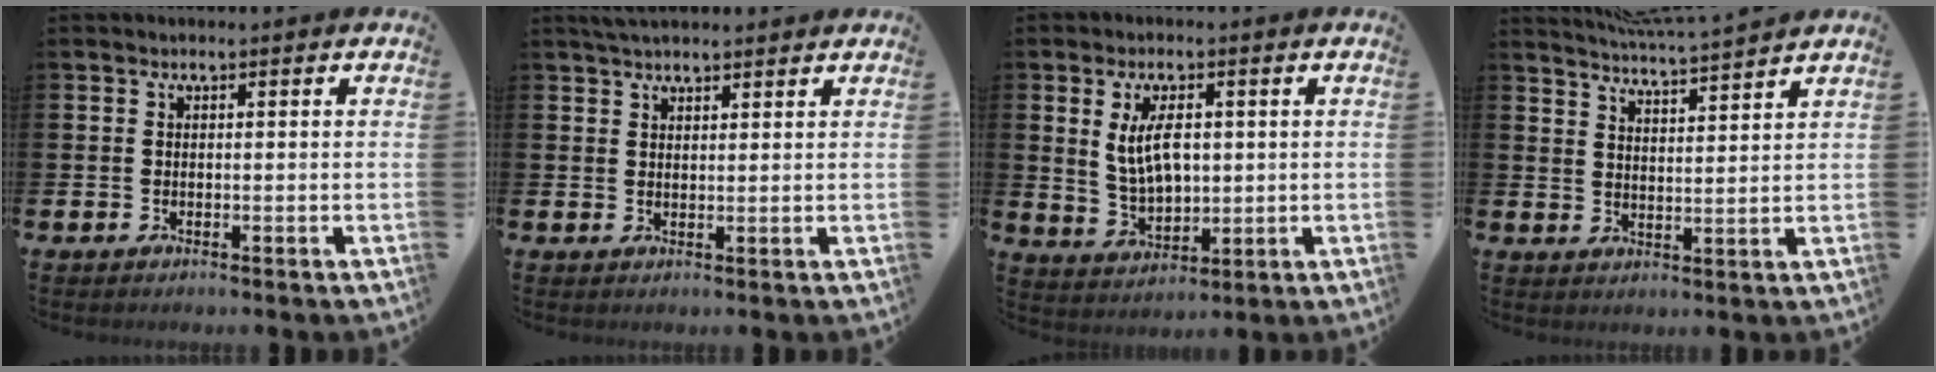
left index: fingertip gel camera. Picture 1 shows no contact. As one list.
[{"total": 2.7, "force": [2.5, 0.6, 0.9], "torque": [-0.021, -0.003, 0.046]}, {"total": 5.9, "force": [1.9, 3.0, 4.8], "torque": [-0.075, -0.001, 0.028]}, {"total": 5.0, "force": [4.9, -0.7, 0.6], "torque": [-0.020, -0.034, 0.086]}]